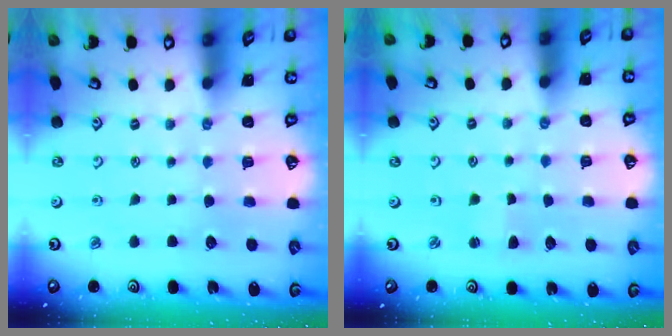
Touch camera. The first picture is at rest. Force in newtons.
{"total": 1.6, "press": 1.6, "slide": 0.3}